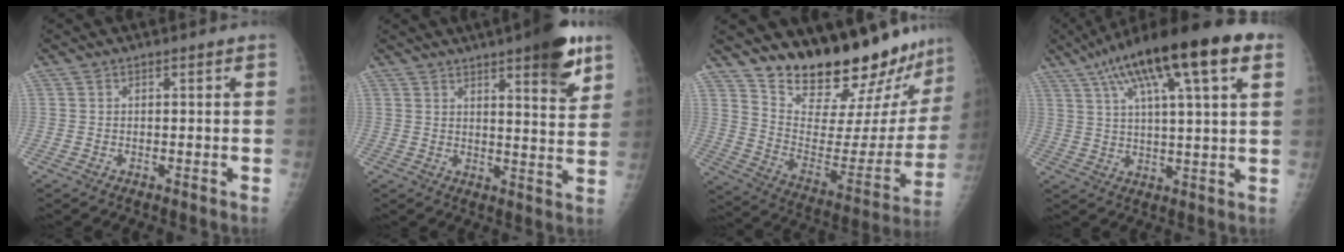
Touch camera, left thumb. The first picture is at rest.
{"total": 12.2, "force": [7.2, 2.7, 9.4], "torque": [-0.105, -0.035, 0.093]}
{"total": 24.3, "force": [21.8, 4.8, 9.5], "torque": [-0.109, -0.173, 0.317]}
{"total": 21.6, "force": [10.5, 5.1, 18.1], "torque": [-0.292, 0.015, 0.165]}